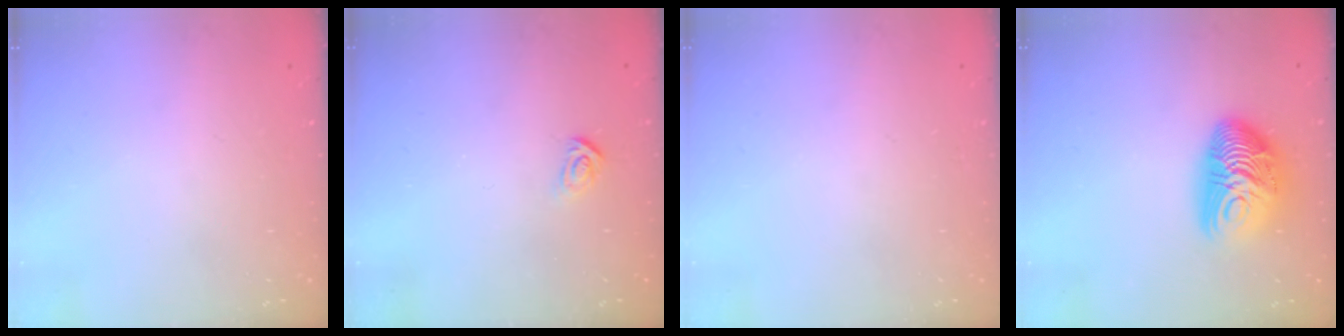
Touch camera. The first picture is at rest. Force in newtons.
{"total": 2.6, "press": 2.6, "slide": 0.3}
{"total": 0.0}
{"total": 12.5, "press": 12.5, "slide": 0.9}